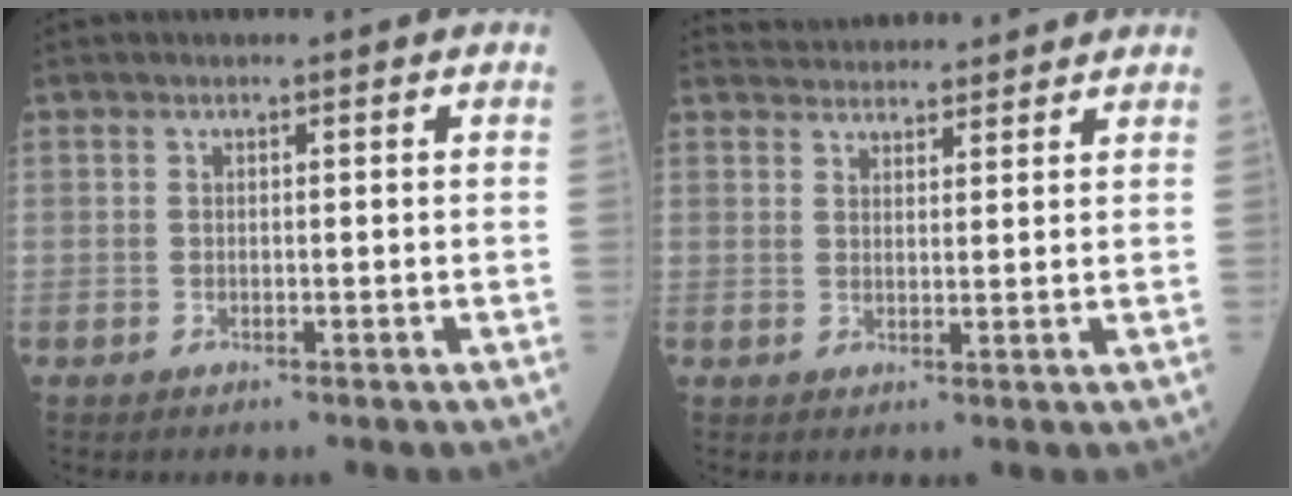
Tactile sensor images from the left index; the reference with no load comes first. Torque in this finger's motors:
{"motor_torque": [-0.11, -1.08, 0.01, 0.02]}